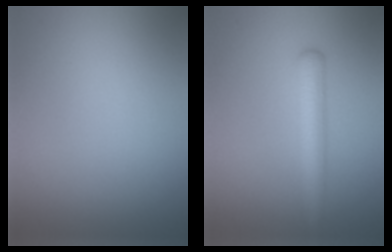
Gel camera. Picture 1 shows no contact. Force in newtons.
{"total": 4.0, "press": 4.0, "slide": 0.1}